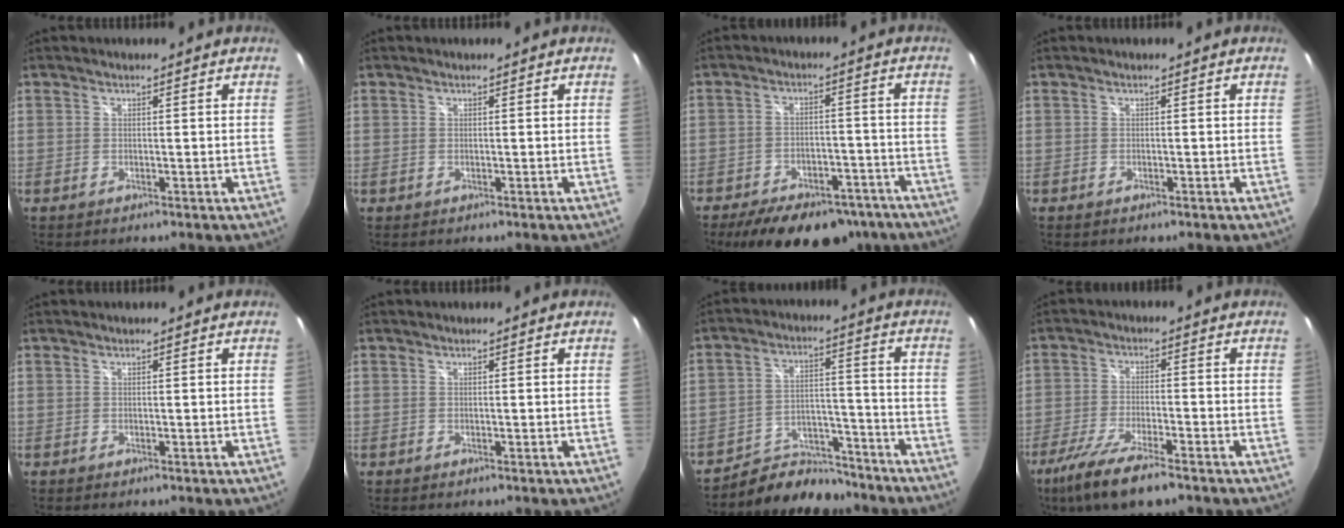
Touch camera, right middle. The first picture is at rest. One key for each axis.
{"total": 0.0}
{"total": 18.7, "fx": -14.3, "fy": 8.4, "fz": 8.6, "tx": -0.168, "ty": -0.002, "tz": -0.184}
{"total": 0.0}
{"total": 0.0}
{"total": 0.0}
{"total": 11.7, "fx": -10.6, "fy": 4.2, "fz": 2.4, "tx": -0.051, "ty": 0.024, "tz": -0.159}
{"total": 11.2, "fx": -7.9, "fy": 2.0, "fz": 7.7, "tx": -0.175, "ty": -0.037, "tz": -0.148}